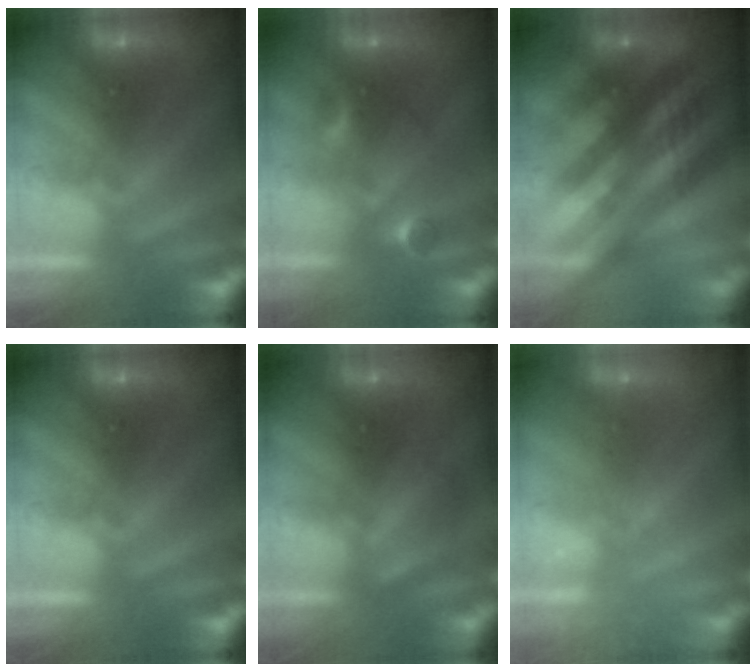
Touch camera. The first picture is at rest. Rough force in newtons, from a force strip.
{"total": 2.9}
{"total": 2.4}
{"total": 0.0}
{"total": 2.5}
{"total": 2.5}